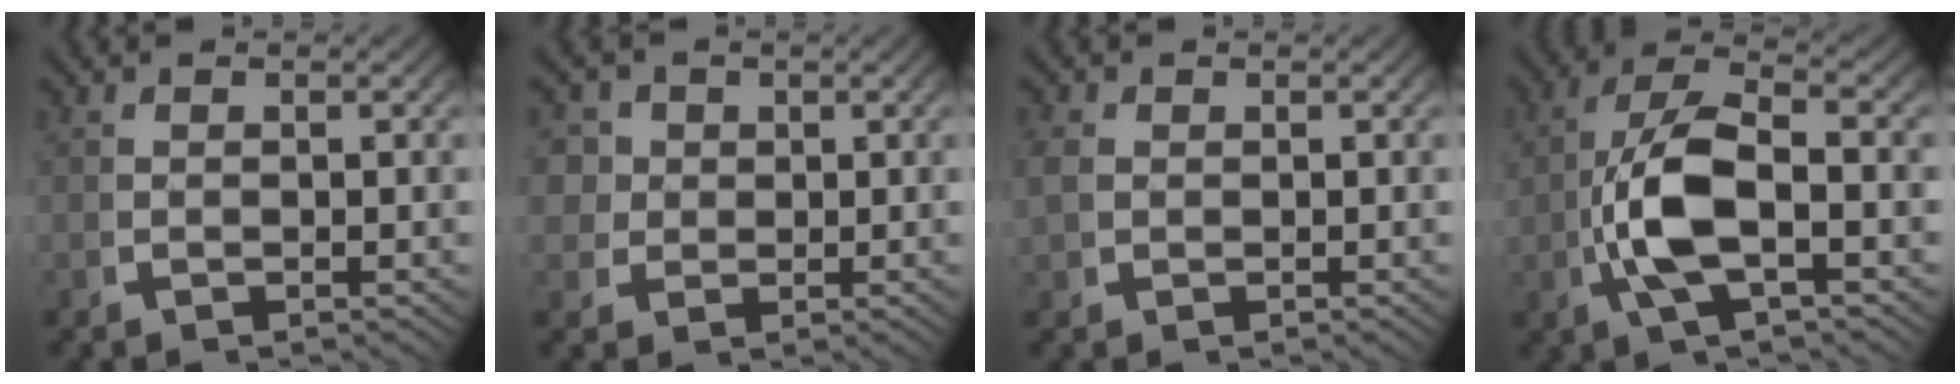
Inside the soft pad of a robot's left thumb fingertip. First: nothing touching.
{"total": 5.1, "force": [1.3, 4.6, 2.0], "torque": [-0.054, -0.013, 0.025]}
{"total": 1.8, "force": [0.4, 1.6, 0.7], "torque": [-0.030, -0.009, 0.011]}
{"total": 8.9, "force": [0.0, 4.6, 7.6], "torque": [-0.177, -0.022, 0.008]}